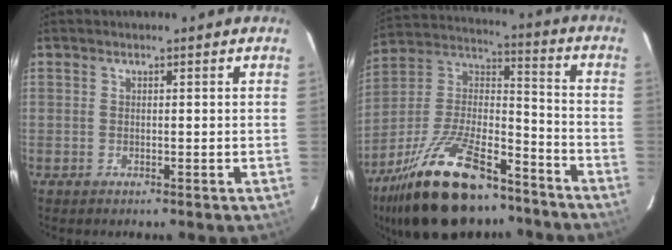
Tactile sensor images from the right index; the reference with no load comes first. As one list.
[{"total": 26.3, "force": [-18.4, 10.5, 15.6], "torque": [-0.305, 0.004, -0.295]}]